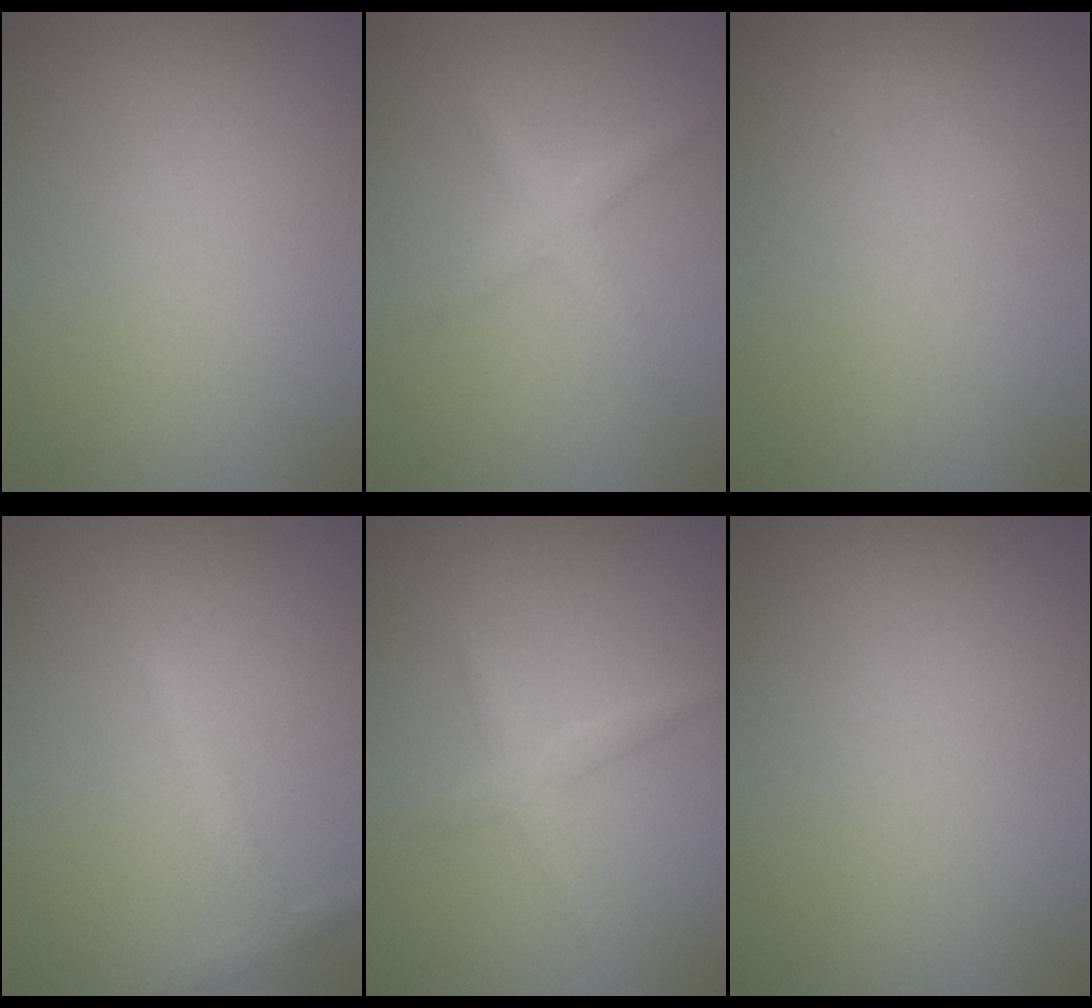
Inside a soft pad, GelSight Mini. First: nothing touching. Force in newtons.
{"total": 2.0, "press": 2.0, "slide": 0.1}
{"total": 0.5, "press": 0.5, "slide": 0.0}
{"total": 1.6, "press": 1.6, "slide": 0.1}
{"total": 1.6, "press": 1.6, "slide": 0.1}
{"total": 0.0}